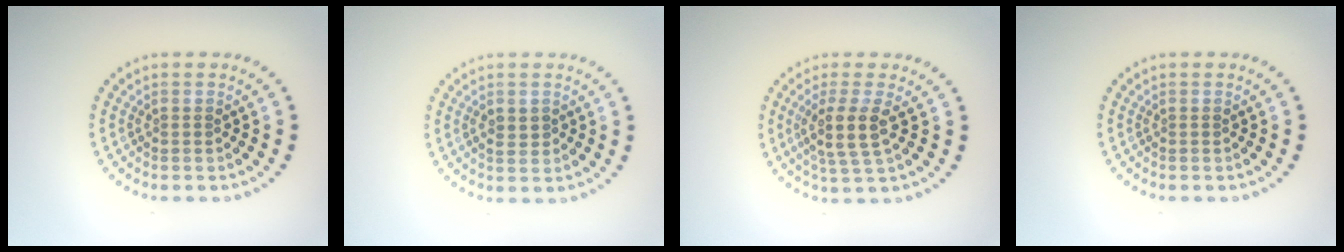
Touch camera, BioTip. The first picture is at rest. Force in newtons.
{"total": 1.2, "press": 1.2, "slide": 0.0}
{"total": 3.4, "press": 2.8, "slide": 2.0}
{"total": 0.0}